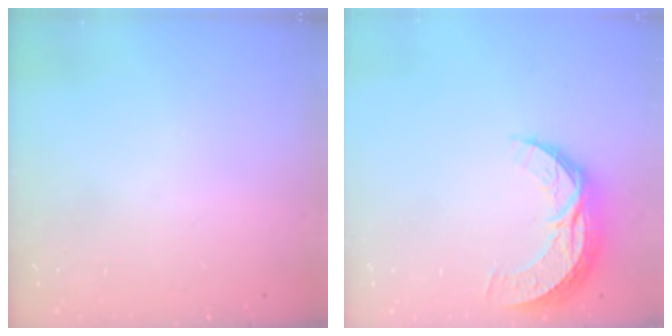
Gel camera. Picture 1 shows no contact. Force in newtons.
{"total": 8.9, "press": 8.9, "slide": 0.6}